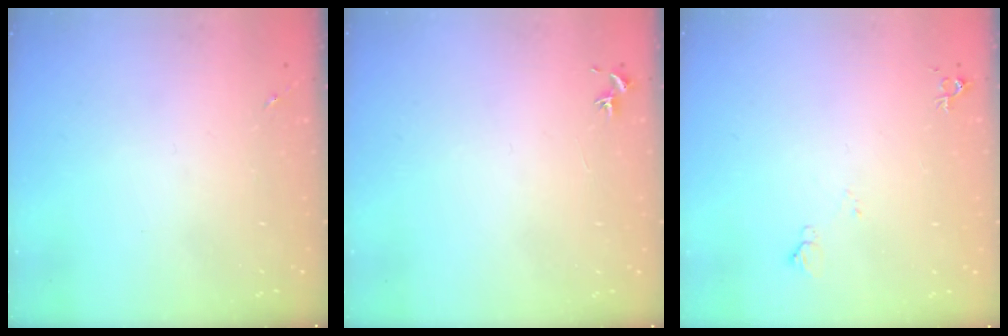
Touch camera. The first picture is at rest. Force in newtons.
{"total": 0.8, "press": 0.7, "slide": 0.3}
{"total": 5.2, "press": 5.1, "slide": 1.1}